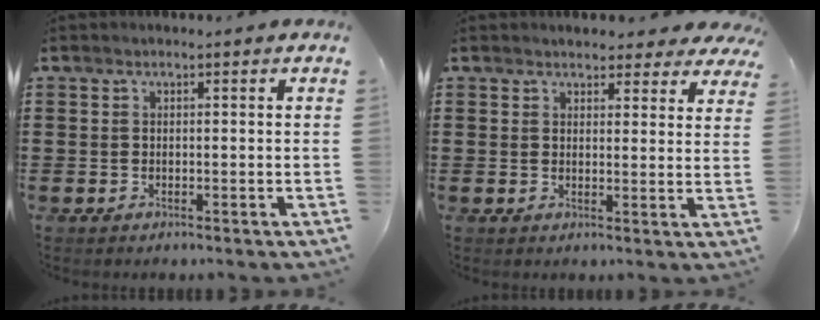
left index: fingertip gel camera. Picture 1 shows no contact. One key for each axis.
{"total": 3.4, "fx": 3.2, "fy": 0.9, "fz": 0.8, "tx": -0.018, "ty": -0.008, "tz": 0.057}